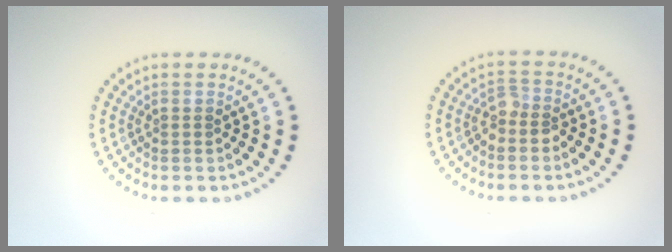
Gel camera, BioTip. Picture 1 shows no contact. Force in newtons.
{"total": 1.6, "press": 1.3, "slide": 1.0}